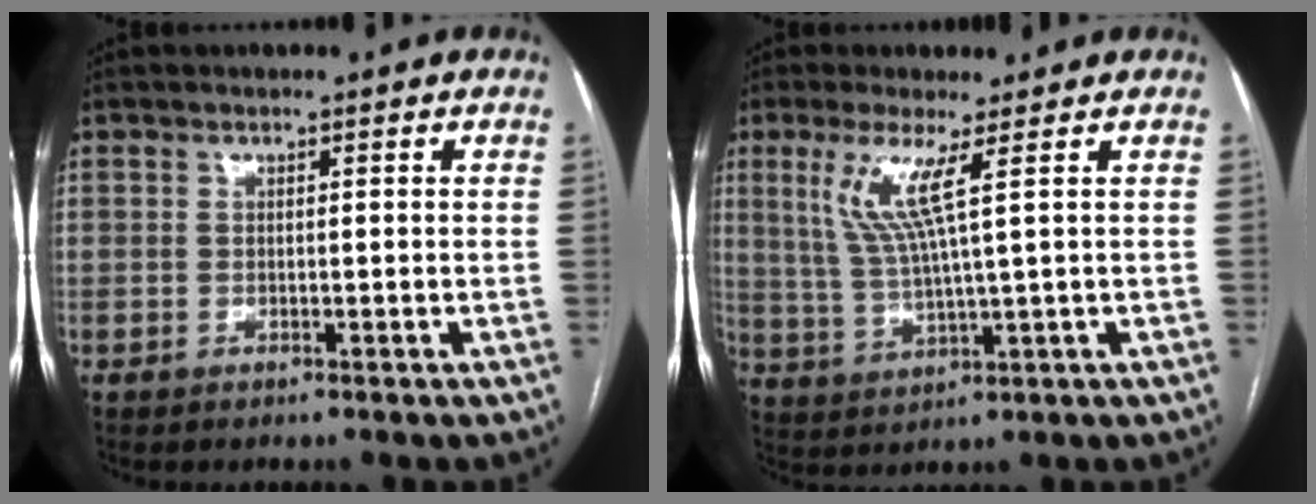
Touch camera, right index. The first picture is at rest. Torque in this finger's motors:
{"motor_torque": [0.85, 0.33, 0.62, 0.19]}